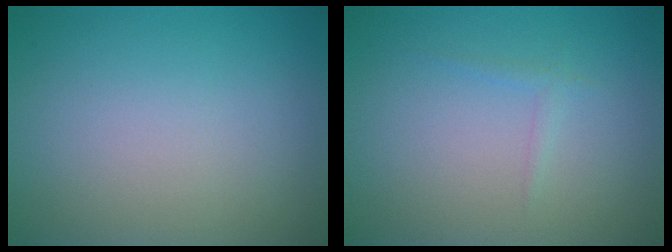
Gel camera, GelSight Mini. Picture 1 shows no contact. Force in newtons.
{"total": 0.8, "press": 0.8, "slide": 0.1}